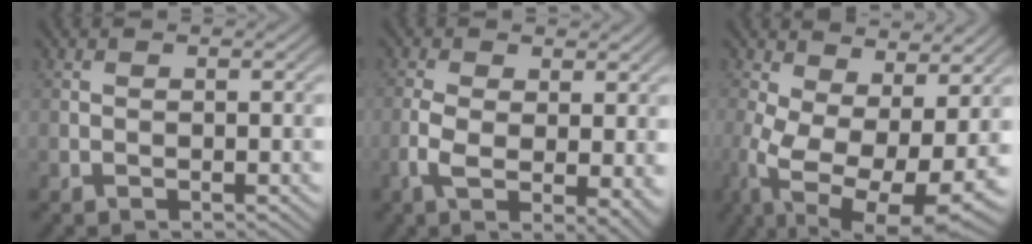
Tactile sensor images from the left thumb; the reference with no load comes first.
{"total": 7.1, "force": [-0.9, 3.0, 6.4], "torque": [-0.135, -0.011, -0.014]}
{"total": 13.9, "force": [-1.6, 7.2, 11.8], "torque": [-0.237, -0.038, -0.006]}